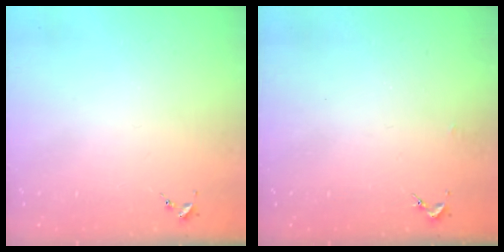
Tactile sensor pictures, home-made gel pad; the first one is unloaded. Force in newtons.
{"total": 1.4, "press": 1.4, "slide": 0.1}